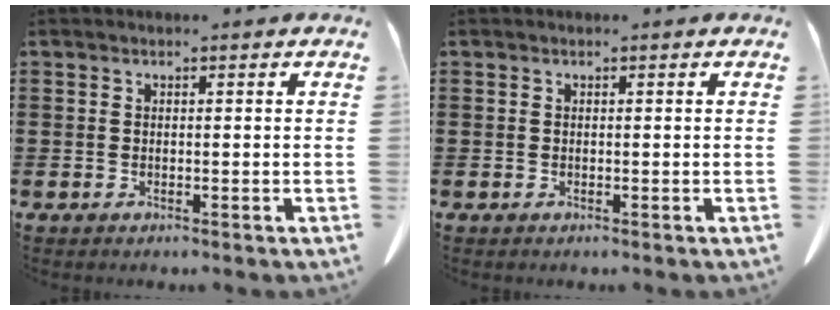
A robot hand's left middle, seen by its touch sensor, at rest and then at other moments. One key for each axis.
{"total": 0.0}